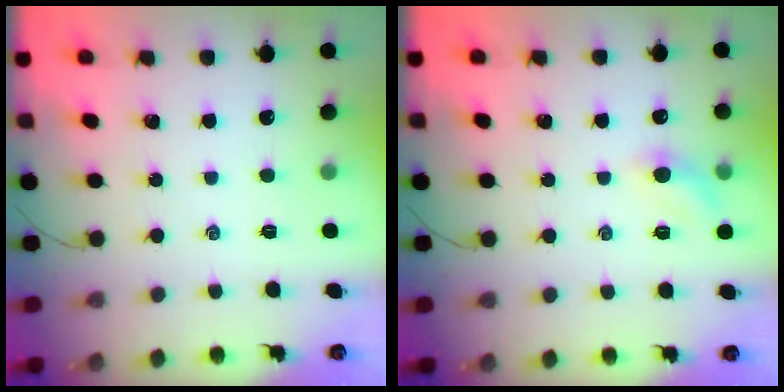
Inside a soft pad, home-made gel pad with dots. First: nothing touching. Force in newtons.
{"total": 6.2, "press": 6.1, "slide": 1.2}